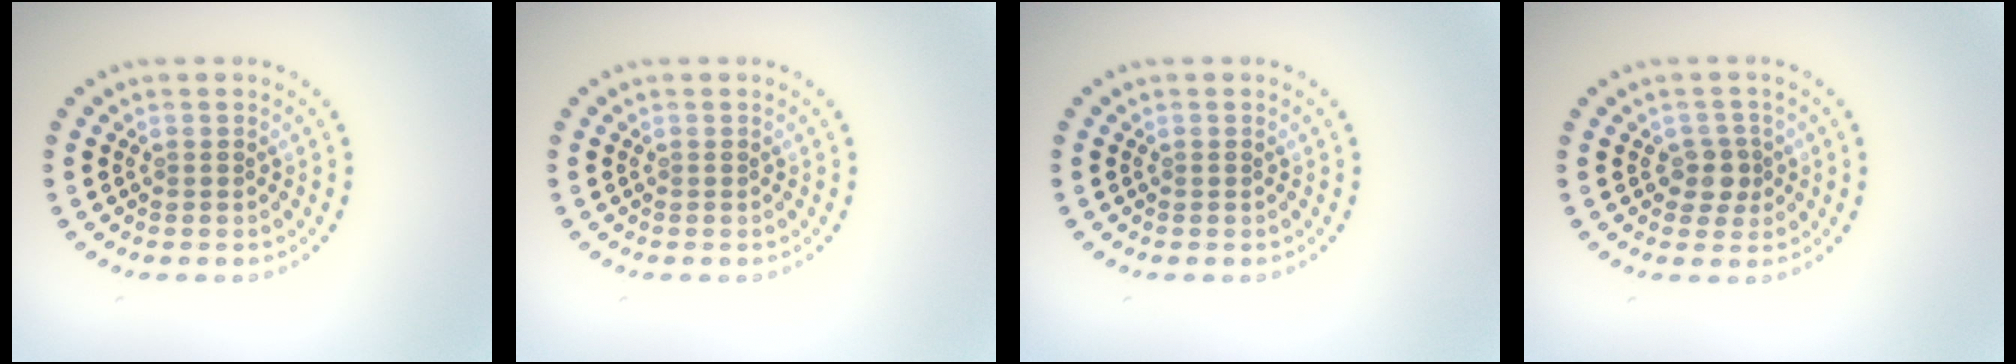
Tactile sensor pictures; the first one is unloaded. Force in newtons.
{"total": 0.0}
{"total": 0.0}
{"total": 2.0, "press": 1.7, "slide": 1.0}